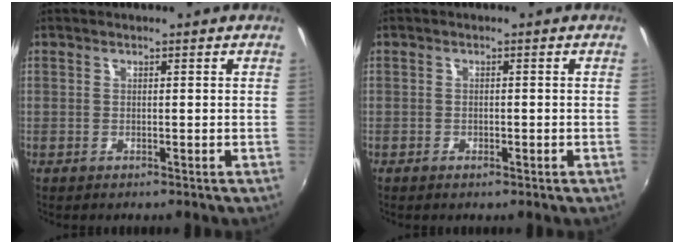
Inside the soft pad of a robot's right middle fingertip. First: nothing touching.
{"total": 1.1, "force": [-0.4, 0.5, 0.9], "torque": [-0.014, -0.006, -0.008]}